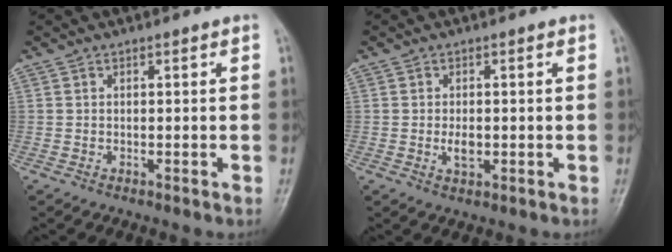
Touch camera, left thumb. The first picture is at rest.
{"total": 2.7, "force": [-0.2, 1.5, 2.2], "torque": [-0.035, -0.003, -0.003]}